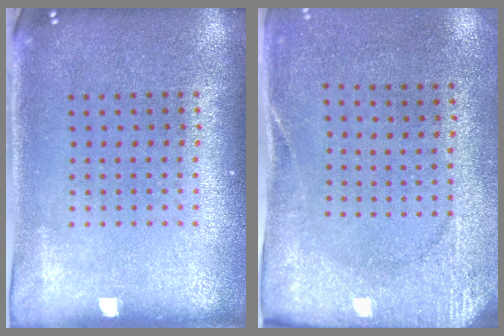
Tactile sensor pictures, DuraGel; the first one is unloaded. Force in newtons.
{"total": 2.6, "press": 2.1, "slide": 1.6}